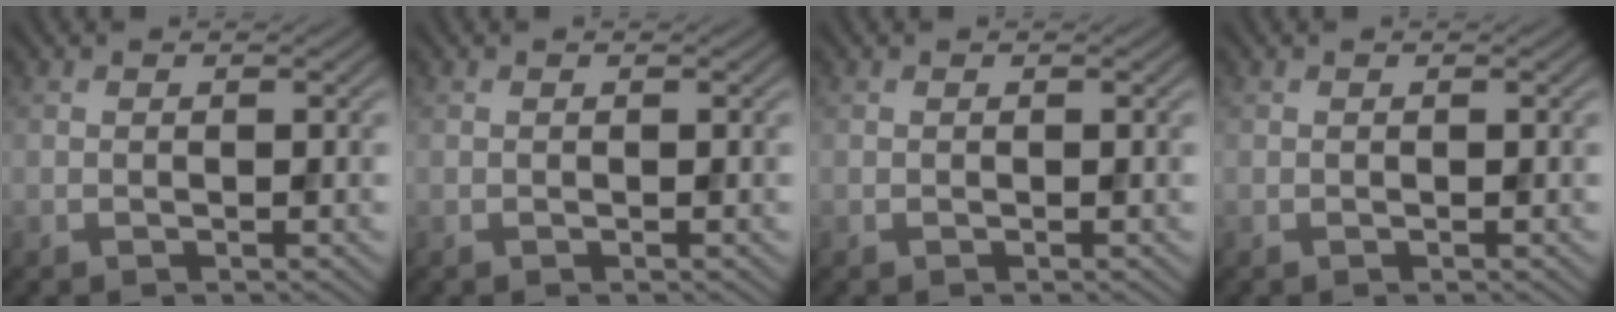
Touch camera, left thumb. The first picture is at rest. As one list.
[{"total": 0.0}, {"total": 0.0}, {"total": 0.0}]